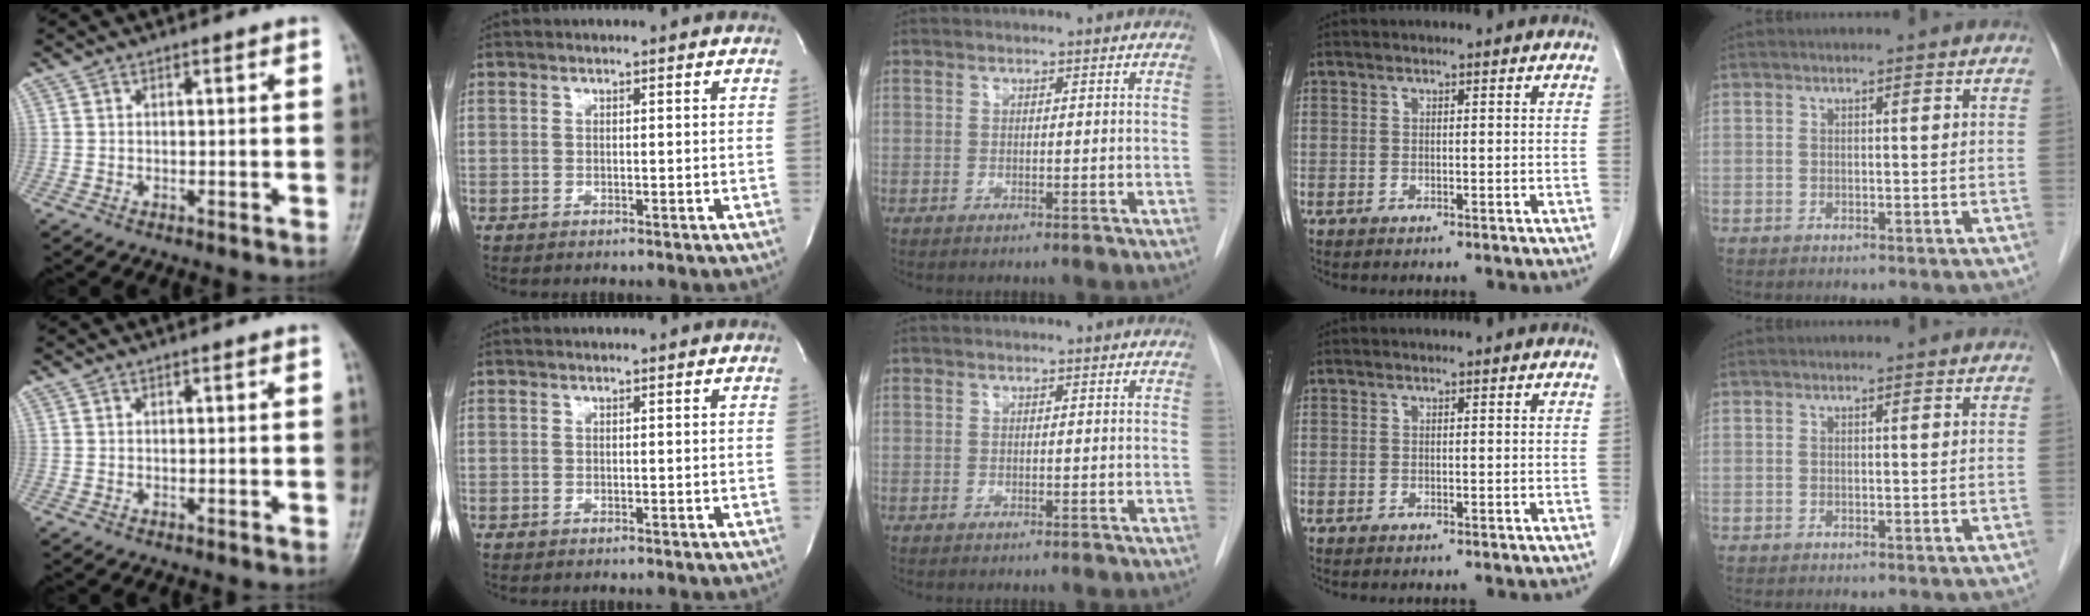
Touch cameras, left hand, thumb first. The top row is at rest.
{}